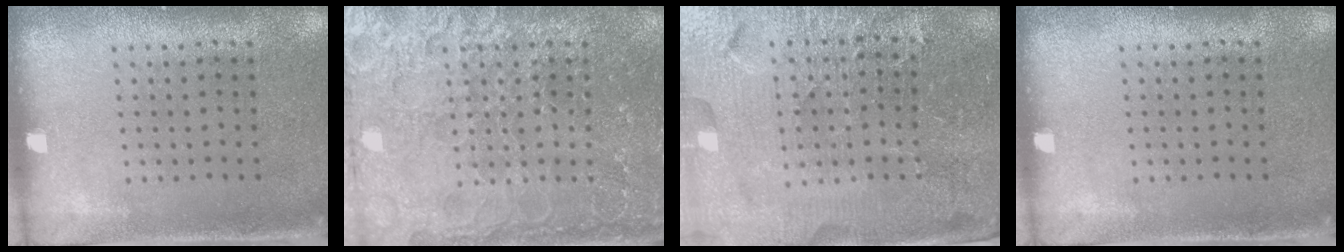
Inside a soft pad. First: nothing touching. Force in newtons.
{"total": 4.7, "press": 4.6, "slide": 0.5}
{"total": 5.4, "press": 4.9, "slide": 2.2}
{"total": 0.0}